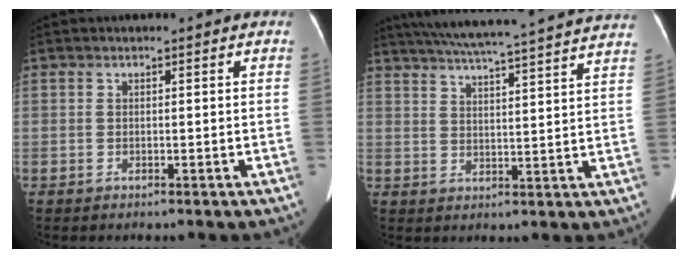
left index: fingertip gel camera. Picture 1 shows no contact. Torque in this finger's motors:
{"motor_torque": [0.35, -0.23, -0.02, 0.05]}